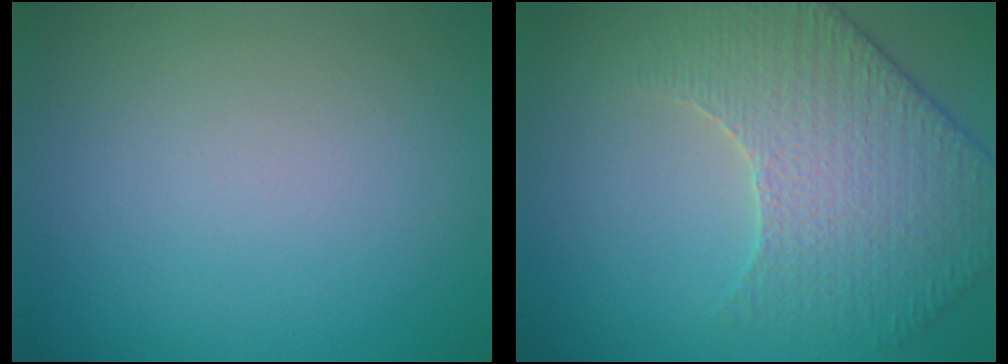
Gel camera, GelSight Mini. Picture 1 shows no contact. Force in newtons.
{"total": 4.6, "press": 4.6, "slide": 0.2}